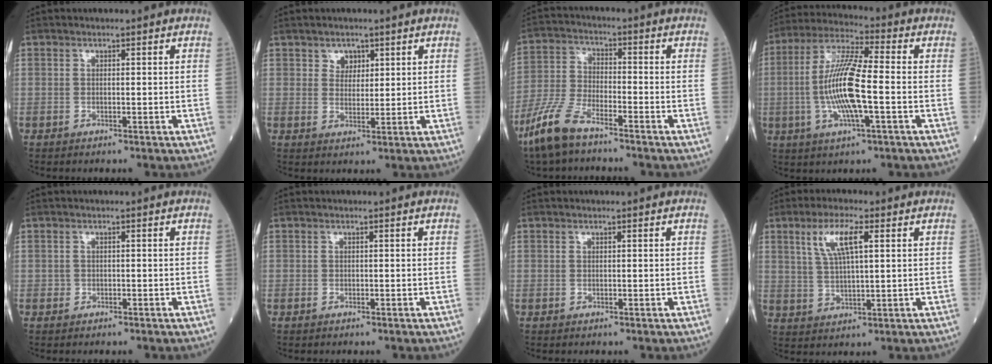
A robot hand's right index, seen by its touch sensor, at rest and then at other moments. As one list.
[{"total": 2.6, "force": [1.5, 2.0, 0.9], "torque": [-0.011, 0.000, 0.025]}, {"total": 9.0, "force": [-6.7, 2.4, 5.5], "torque": [-0.132, -0.019, -0.139]}, {"total": 12.4, "force": [-1.9, 1.5, 12.1], "torque": [-0.244, 0.000, -0.038]}, {"total": 0.5, "force": [-0.3, 0.4, 0.0], "torque": [-0.003, 0.004, -0.006]}, {"total": 0.0}, {"total": 0.0}, {"total": 7.1, "force": [3.0, 1.4, 6.3], "torque": [-0.128, 0.008, 0.060]}]